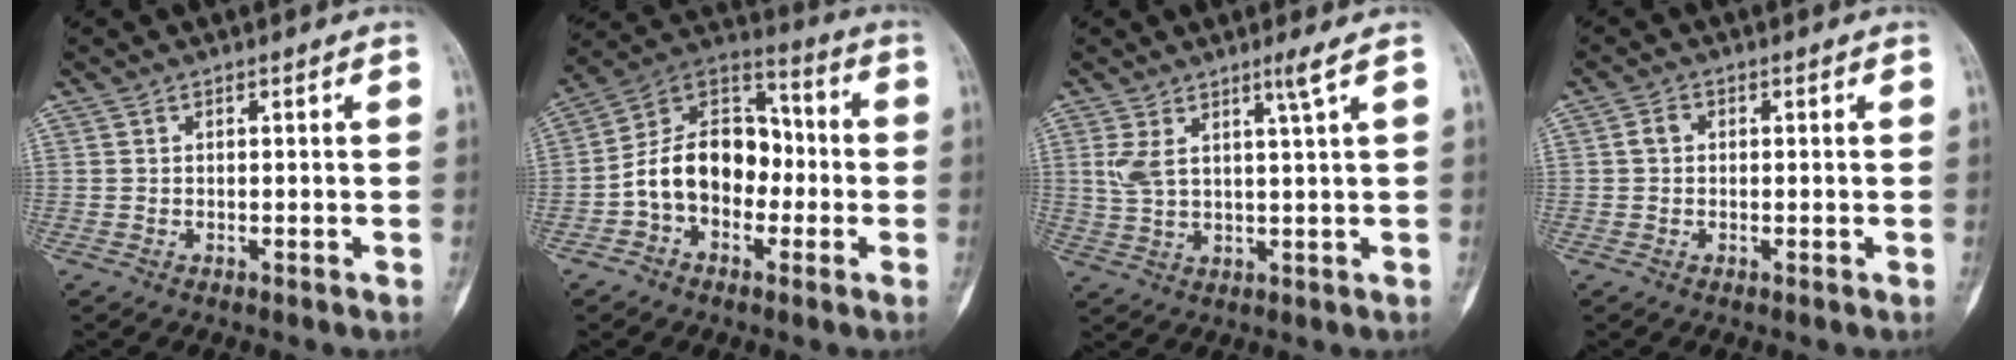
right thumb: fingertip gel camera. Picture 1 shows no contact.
{"total": 15.2, "force": [-2.5, 10.9, 10.4], "torque": [-0.144, 0.050, -0.054]}
{"total": 5.7, "force": [2.7, 0.1, 5.0], "torque": [-0.109, -0.020, 0.063]}
{"total": 1.8, "force": [0.2, 1.5, 1.0], "torque": [-0.016, 0.006, 0.000]}